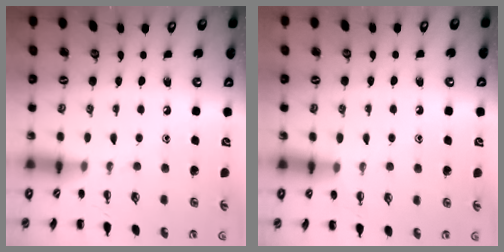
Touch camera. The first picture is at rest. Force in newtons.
{"total": 6.0, "press": 5.8, "slide": 1.5}